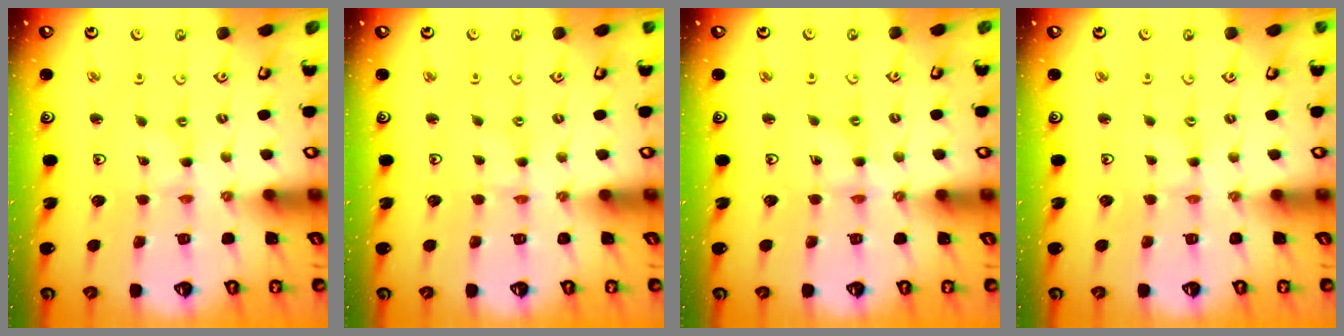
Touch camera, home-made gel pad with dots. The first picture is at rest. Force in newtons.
{"total": 0.0}
{"total": 2.6, "press": 2.6, "slide": 0.4}
{"total": 0.0}